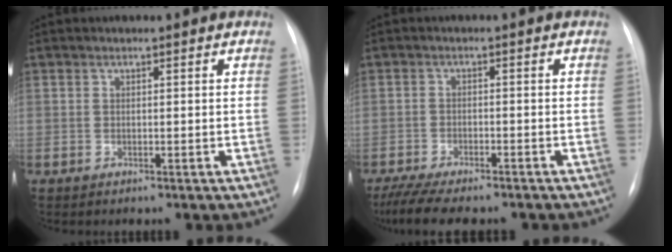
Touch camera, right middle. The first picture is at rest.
{"total": 10.7, "force": [-9.1, 2.1, 5.3], "torque": [-0.083, -0.009, -0.135]}